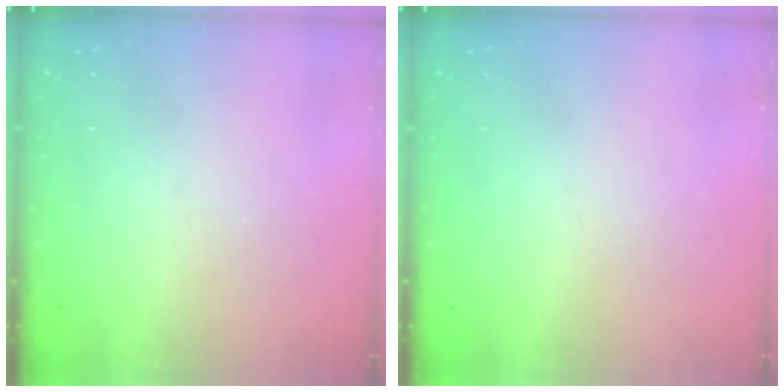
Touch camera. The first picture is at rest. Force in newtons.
{"total": 0.0}